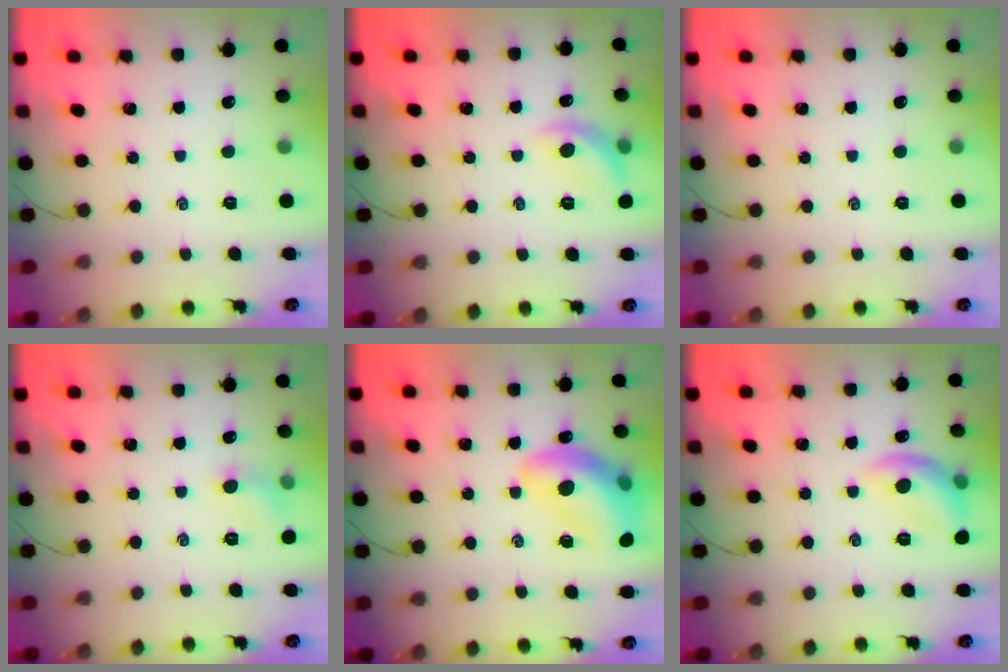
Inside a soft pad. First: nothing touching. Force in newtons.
{"total": 8.8, "press": 8.7, "slide": 1.3}
{"total": 0.0}
{"total": 6.2, "press": 5.9, "slide": 1.7}
{"total": 18.0, "press": 17.5, "slide": 4.3}
{"total": 10.8, "press": 10.8, "slide": 0.6}